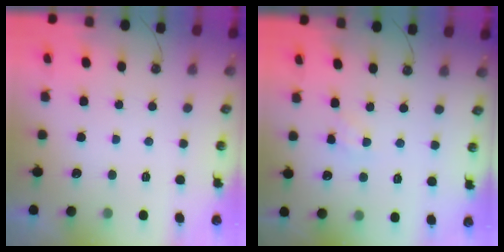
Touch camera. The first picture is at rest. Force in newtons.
{"total": 2.5, "press": 2.5, "slide": 0.1}